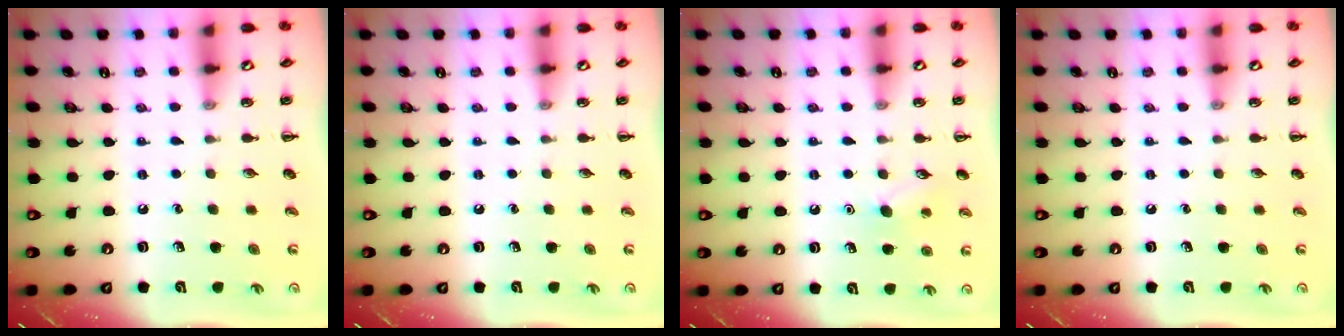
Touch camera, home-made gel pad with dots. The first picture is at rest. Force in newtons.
{"total": 0.0}
{"total": 8.6, "press": 8.3, "slide": 2.1}
{"total": 0.0}